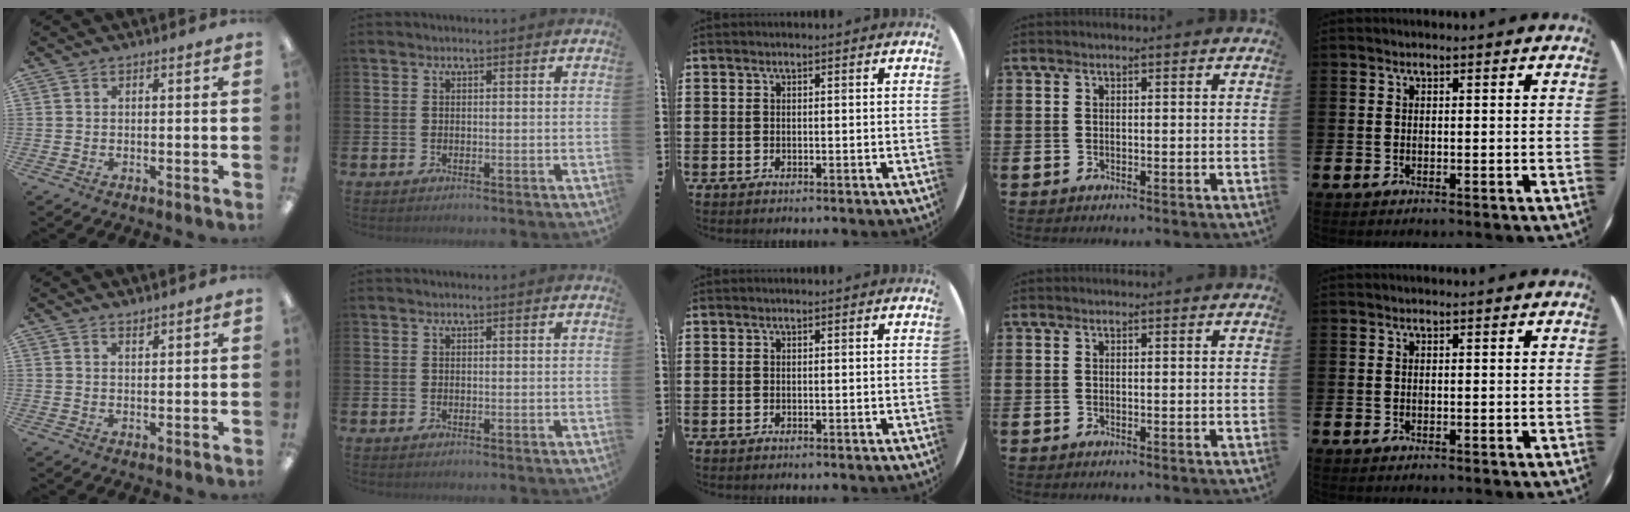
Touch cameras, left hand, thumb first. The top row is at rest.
{"thumb": {"total": 1.4, "force": [1.3, 0.2, 0.3], "torque": [-0.007, -0.002, 0.025]}}